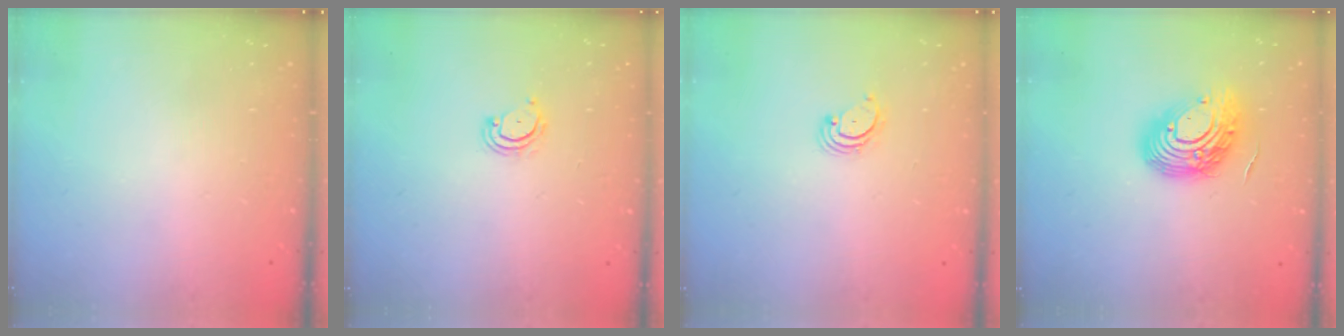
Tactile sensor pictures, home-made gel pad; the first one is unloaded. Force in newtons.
{"total": 3.9, "press": 3.9, "slide": 0.3}
{"total": 2.7, "press": 2.7, "slide": 0.3}
{"total": 14.8, "press": 14.7, "slide": 1.5}